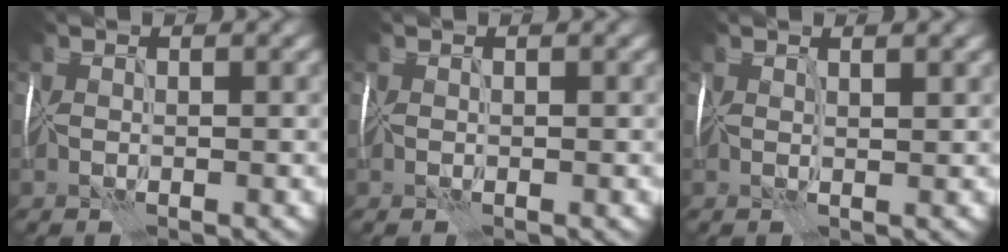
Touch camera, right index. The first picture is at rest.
{"total": 0.0}
{"total": 1.4, "force": [1.0, 0.0, 1.0], "torque": [-0.013, 0.004, 0.016]}